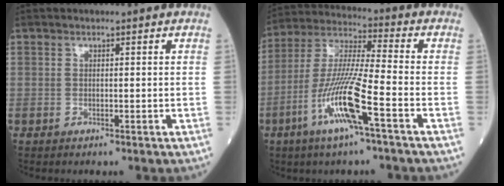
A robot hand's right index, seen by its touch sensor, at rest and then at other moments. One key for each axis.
{"total": 13.0, "fx": -5.5, "fy": 0.2, "fz": 11.8, "tx": -0.244, "ty": -0.007, "tz": -0.109}